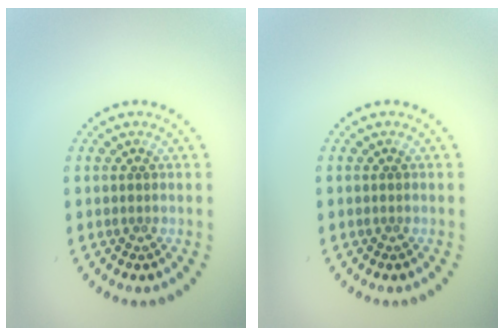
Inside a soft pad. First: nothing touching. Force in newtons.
{"total": 0.0}